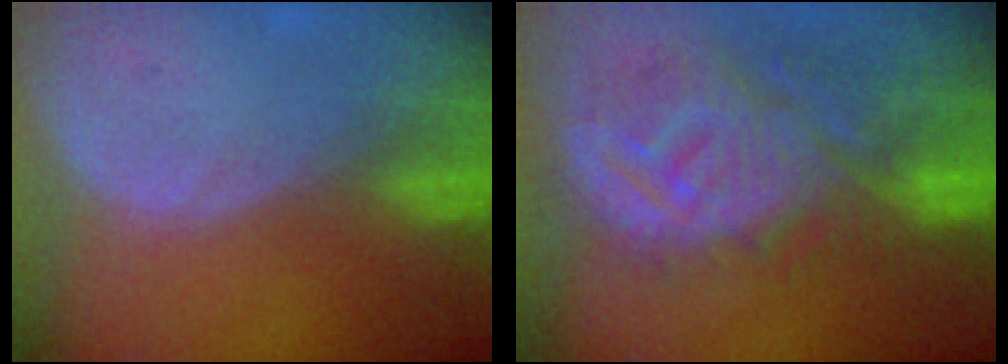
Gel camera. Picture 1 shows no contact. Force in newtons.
{"total": 12.4, "press": 11.1, "slide": 5.5}